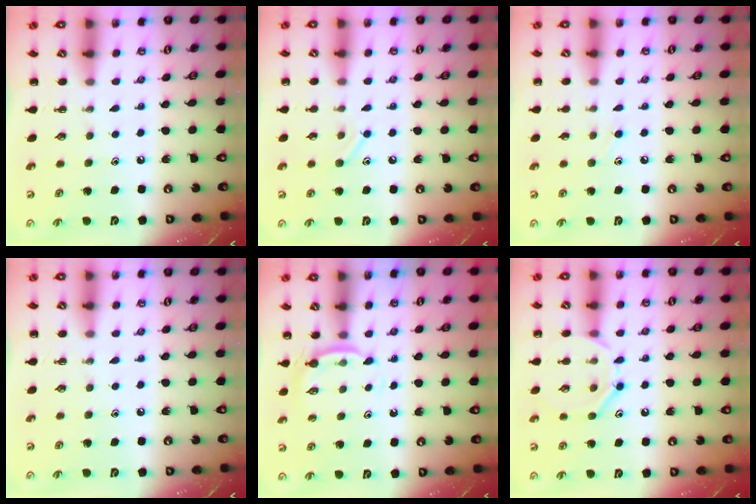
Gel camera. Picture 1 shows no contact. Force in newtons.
{"total": 7.2, "press": 7.1, "slide": 1.5}
{"total": 6.4, "press": 6.0, "slide": 2.1}
{"total": 0.0}
{"total": 5.6, "press": 5.4, "slide": 1.4}
{"total": 11.9, "press": 11.9, "slide": 0.6}